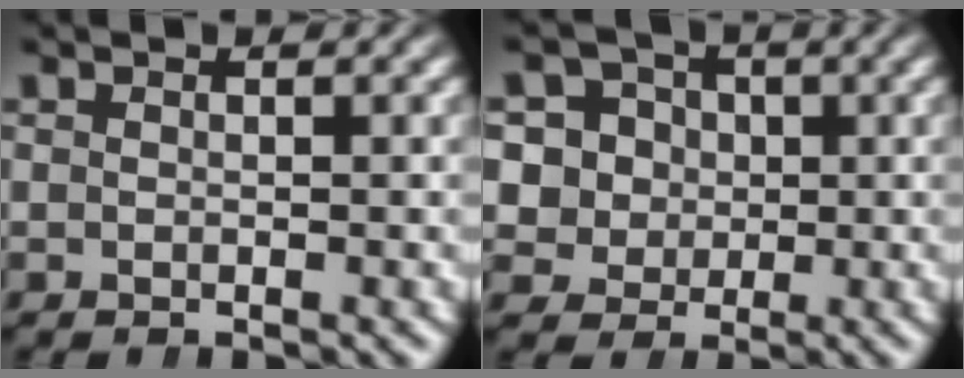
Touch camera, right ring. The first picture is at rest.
{"total": 12.0, "force": [0.0, 11.3, 4.0], "torque": [-0.124, -0.034, -0.003]}